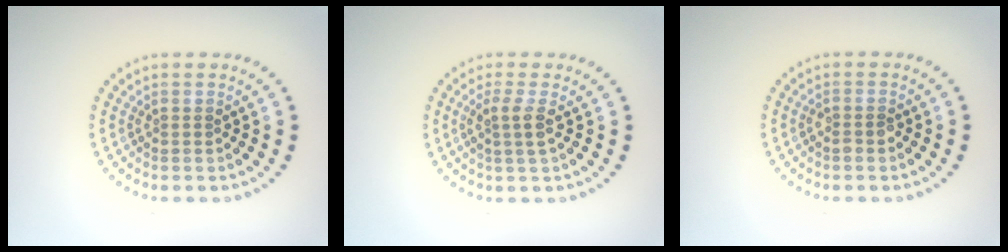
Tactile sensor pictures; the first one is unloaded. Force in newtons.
{"total": 1.9, "press": 1.5, "slide": 1.1}
{"total": 1.0, "press": 1.0, "slide": 0.3}